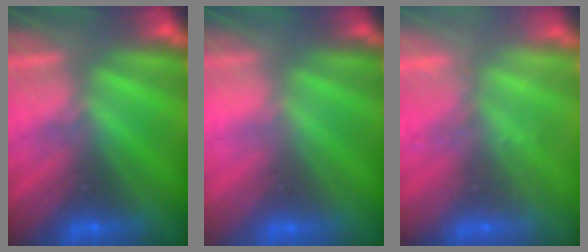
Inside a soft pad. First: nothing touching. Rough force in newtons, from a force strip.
{"total": 2.5}
{"total": 2.3}